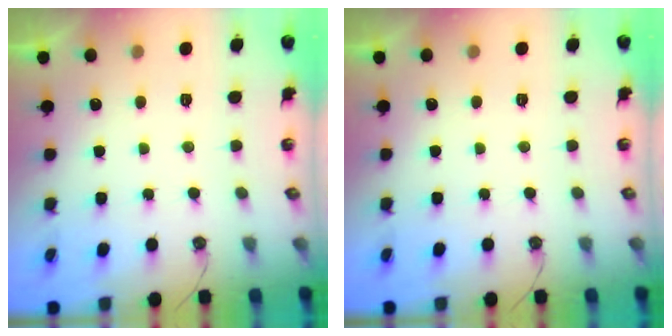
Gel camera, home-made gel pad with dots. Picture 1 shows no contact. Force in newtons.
{"total": 0.0}